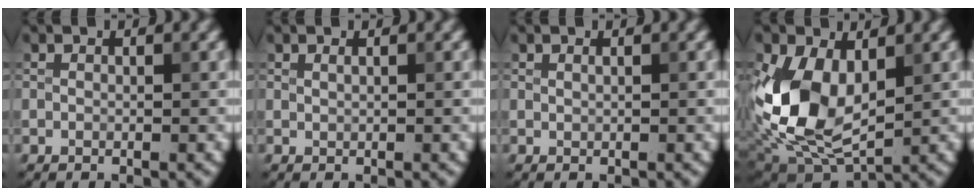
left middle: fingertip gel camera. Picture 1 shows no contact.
{"total": 0.0}
{"total": 0.0}
{"total": 9.8, "force": [1.0, 6.1, 7.5], "torque": [-0.177, -0.010, 0.020]}